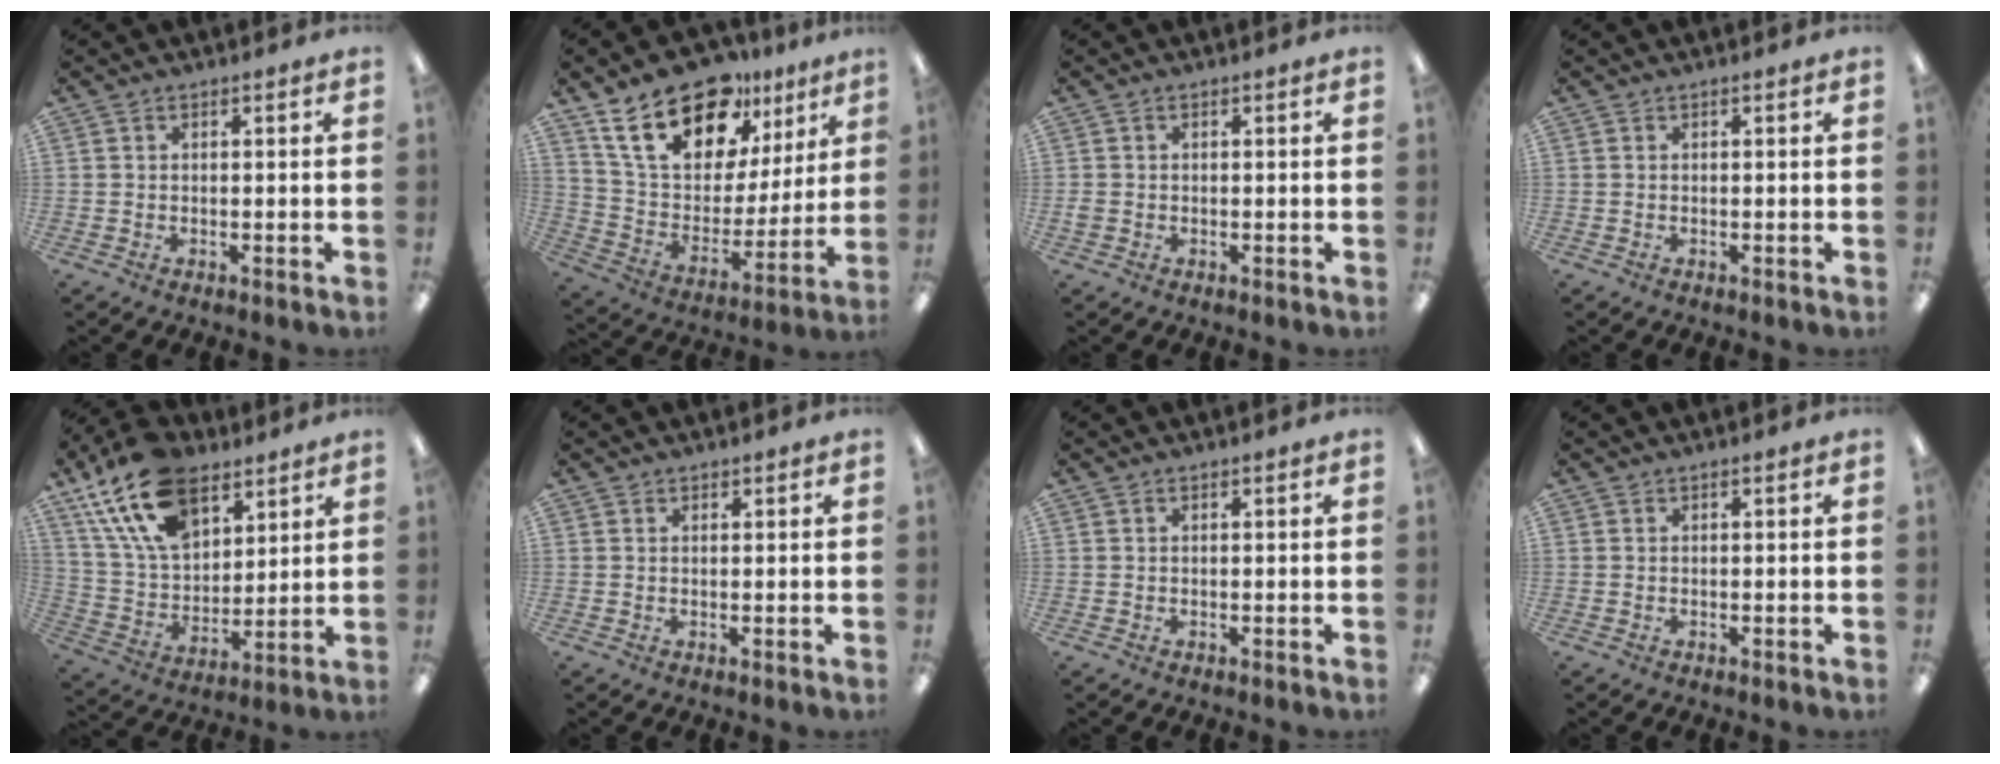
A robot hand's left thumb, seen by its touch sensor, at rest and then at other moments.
{"total": 21.8, "force": [14.5, 11.7, 11.4], "torque": [-0.205, -0.073, 0.261]}
{"total": 1.3, "force": [-0.1, 1.0, 0.8], "torque": [-0.015, 0.005, -0.003]}
{"total": 0.0}
{"total": 20.6, "force": [12.4, 11.9, 11.4], "torque": [-0.234, -0.048, 0.225]}
{"total": 0.7, "force": [0.6, 0.4, 0.1], "torque": [-0.002, 0.001, 0.011]}
{"total": 0.0}
{"total": 0.0}